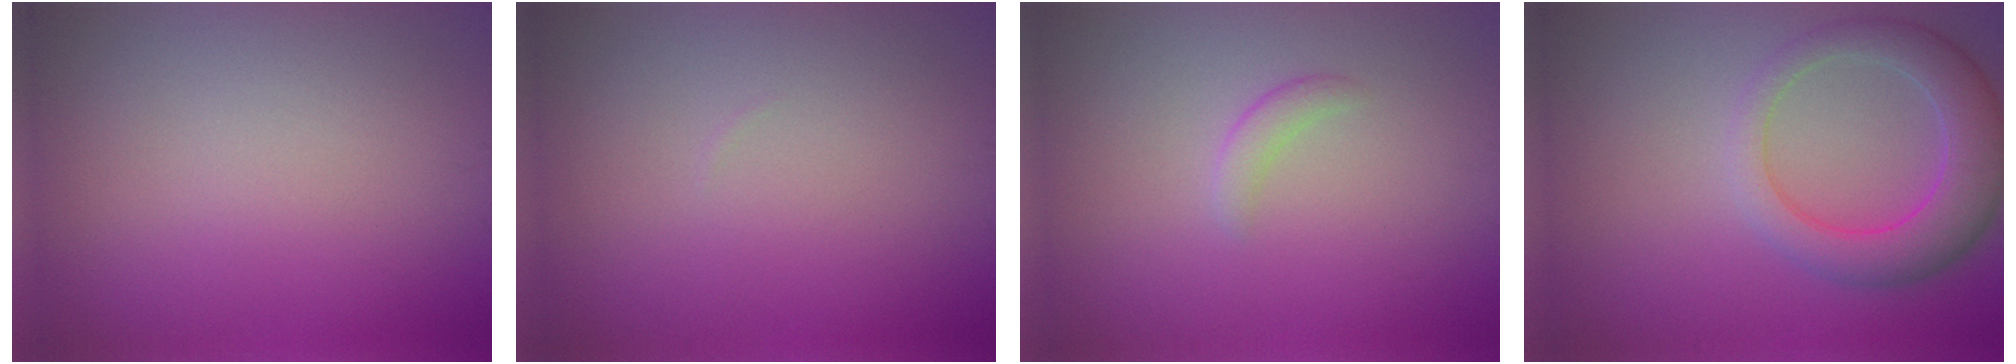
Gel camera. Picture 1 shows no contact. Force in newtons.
{"total": 0.0}
{"total": 1.2, "press": 1.2, "slide": 0.1}
{"total": 5.4, "press": 5.4, "slide": 0.3}